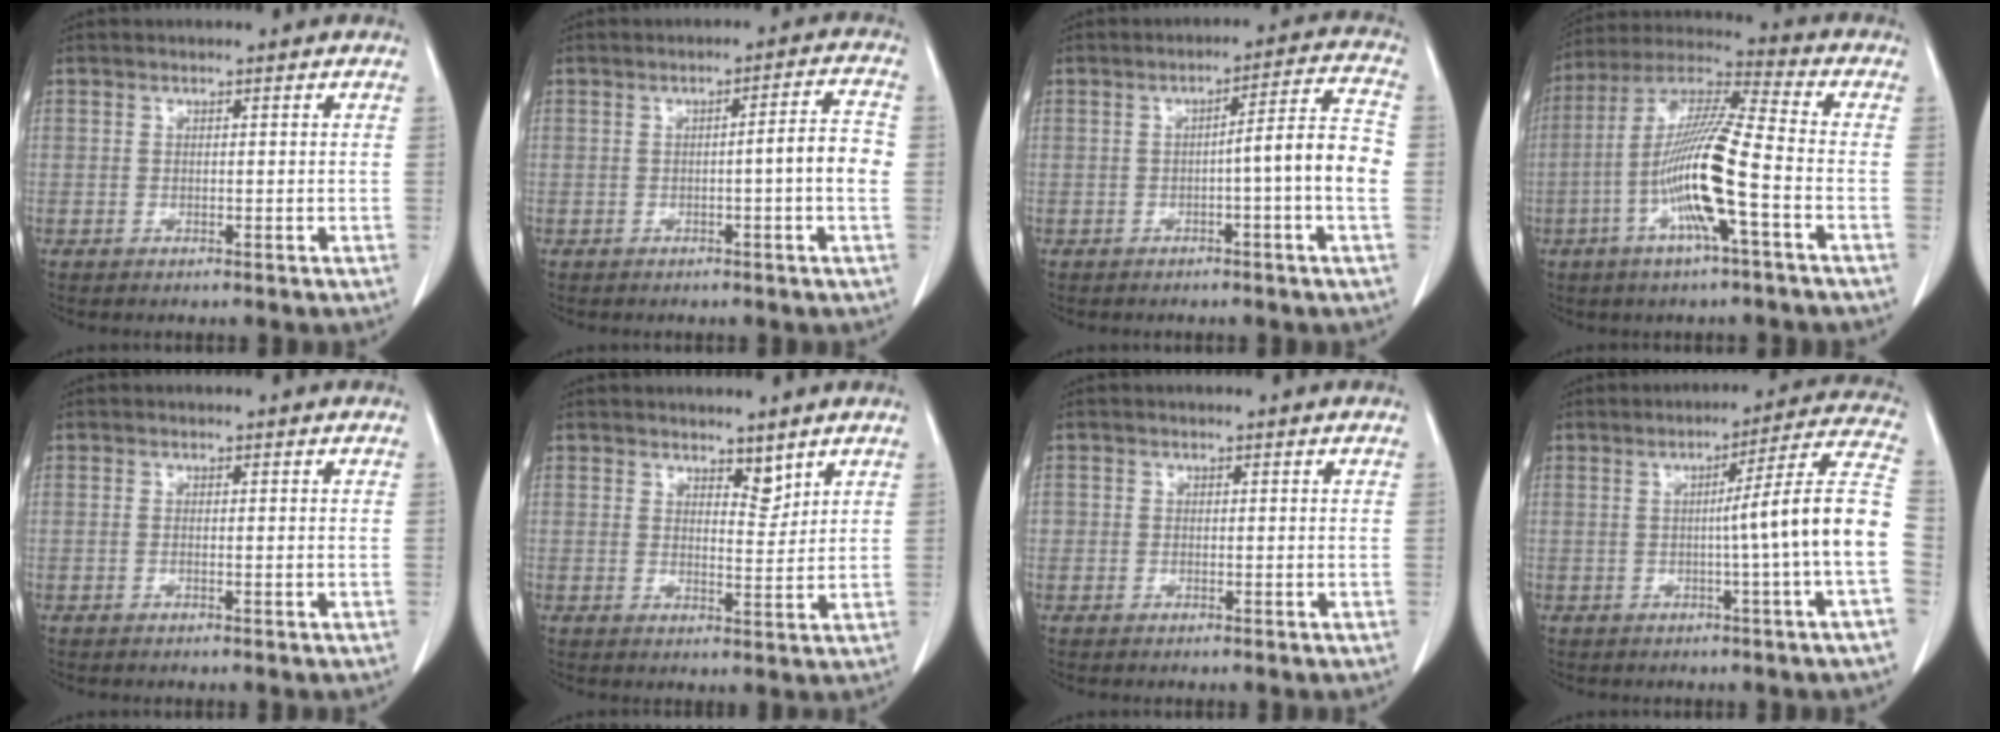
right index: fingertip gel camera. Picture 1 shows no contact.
{"total": 5.2, "force": [-0.8, -0.2, 5.1], "torque": [-0.067, 0.008, -0.013]}
{"total": 7.8, "force": [-1.6, -0.6, 7.6], "torque": [-0.103, 0.017, -0.023]}
{"total": 14.3, "force": [-4.2, 0.4, 13.7], "torque": [-0.273, 0.001, -0.086]}
{"total": 0.6, "force": [-0.2, 0.0, 0.6], "torque": [-0.011, -0.001, 0.000]}
{"total": 3.0, "force": [2.4, 1.1, 1.5], "torque": [-0.023, -0.010, 0.043]}
{"total": 0.7, "force": [-0.1, 0.7, 0.1], "torque": [0.007, 0.005, -0.004]}
{"total": 12.7, "force": [-1.9, -2.4, 12.3], "torque": [-0.157, 0.014, -0.030]}